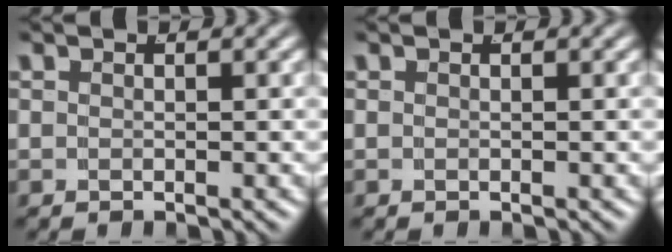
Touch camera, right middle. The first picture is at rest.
{"total": 0.0}